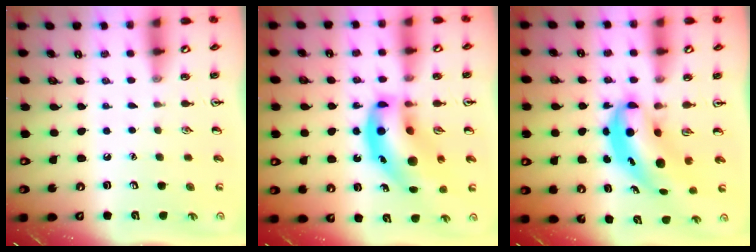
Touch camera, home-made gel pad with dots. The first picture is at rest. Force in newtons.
{"total": 16.7, "press": 16.2, "slide": 4.4}
{"total": 6.9, "press": 6.6, "slide": 1.8}